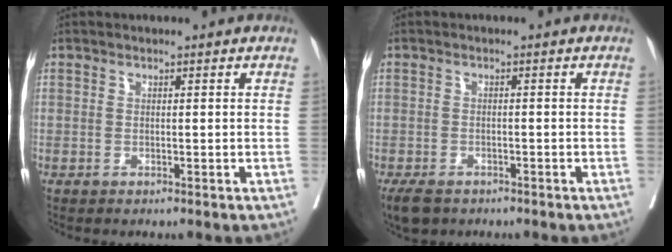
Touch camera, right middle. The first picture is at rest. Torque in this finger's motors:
{"motor_torque": [0.90, -0.91, 0.26, 0.06]}